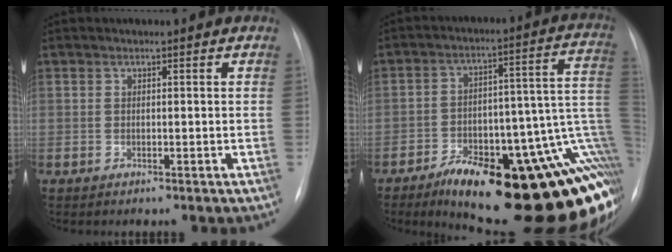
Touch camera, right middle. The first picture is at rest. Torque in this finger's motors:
{"motor_torque": [1.11, -1.03, 1.05, 0.21]}